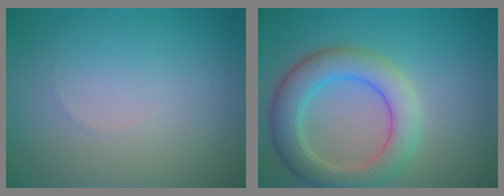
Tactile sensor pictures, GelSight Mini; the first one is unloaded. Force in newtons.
{"total": 5.7, "press": 5.7, "slide": 0.4}